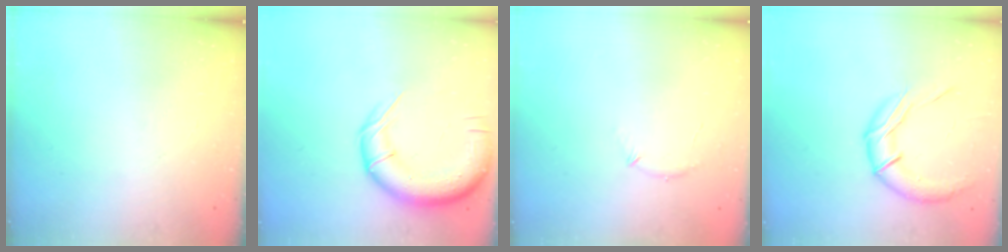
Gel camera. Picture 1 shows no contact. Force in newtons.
{"total": 16.0, "press": 15.5, "slide": 4.1}
{"total": 6.6, "press": 6.4, "slide": 1.6}
{"total": 13.4, "press": 13.4, "slide": 1.3}